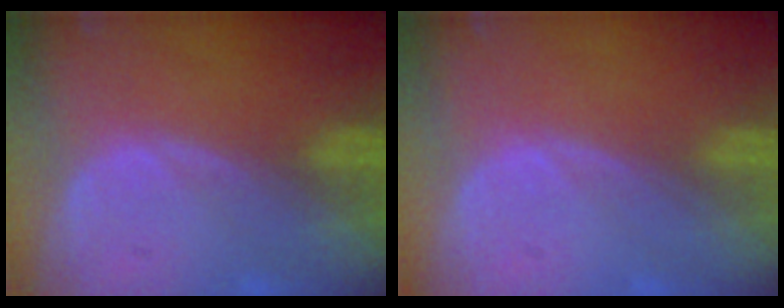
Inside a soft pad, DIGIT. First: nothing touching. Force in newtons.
{"total": 0.0}